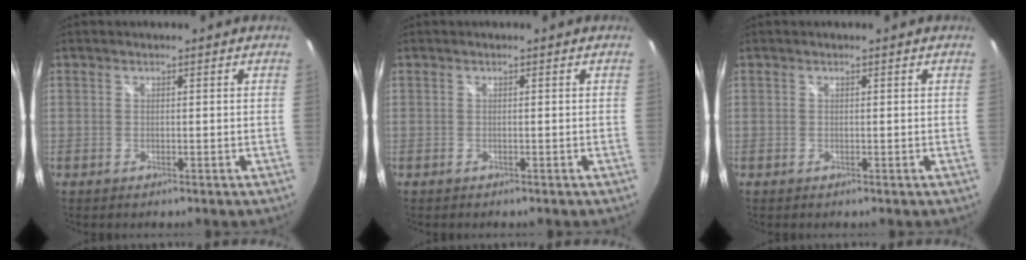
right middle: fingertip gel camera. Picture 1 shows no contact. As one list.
[{"total": 0.0}, {"total": 0.0}]